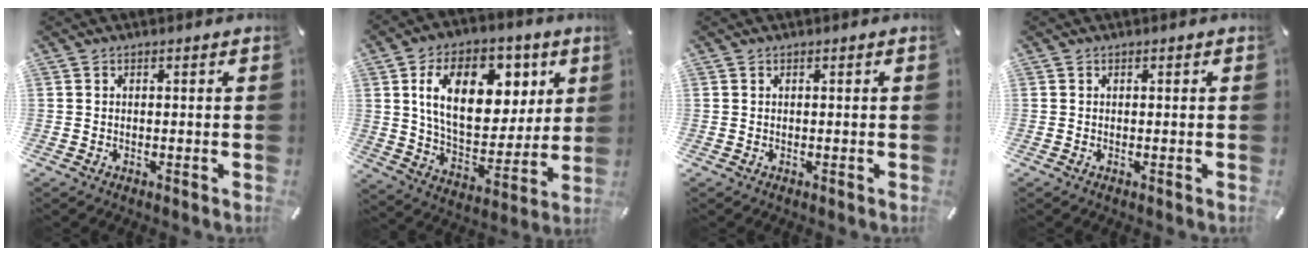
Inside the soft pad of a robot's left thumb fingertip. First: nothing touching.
{"total": 20.2, "force": [7.5, 12.9, 13.7], "torque": [-0.214, -0.010, 0.130]}
{"total": 0.0}
{"total": 0.0}